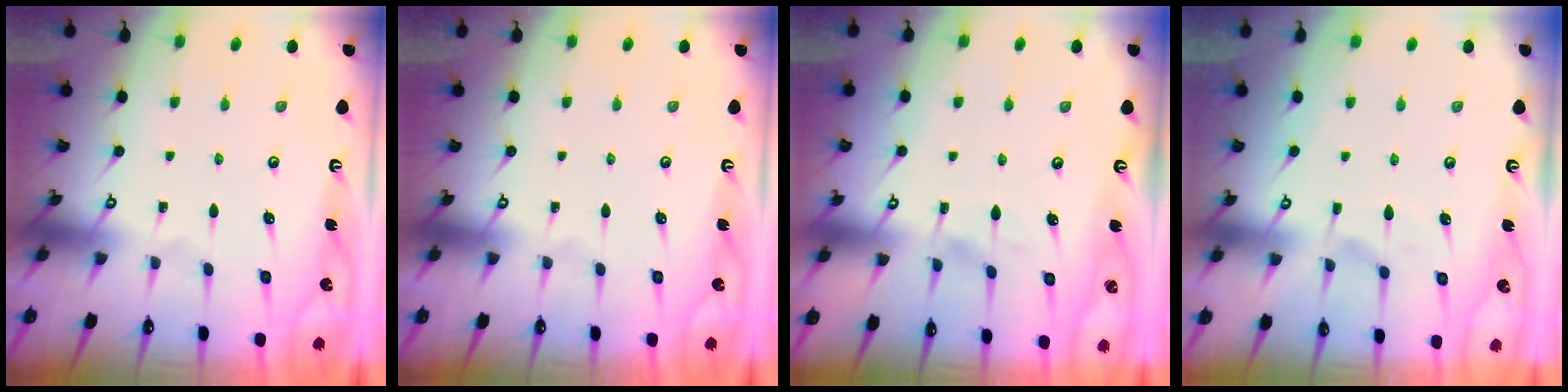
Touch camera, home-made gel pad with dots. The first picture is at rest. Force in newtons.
{"total": 0.0}
{"total": 3.9, "press": 3.9, "slide": 0.4}
{"total": 4.0, "press": 3.8, "slide": 1.4}